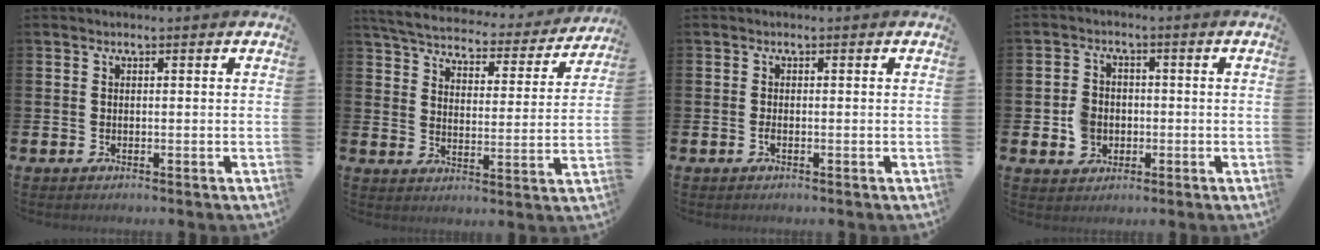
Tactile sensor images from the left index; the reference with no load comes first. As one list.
[{"total": 5.3, "force": [5.0, 1.1, 1.5], "torque": [-0.059, -0.035, 0.082]}, {"total": 0.5, "force": [-0.3, 0.1, 0.5], "torque": [-0.017, 0.000, -0.002]}, {"total": 4.2, "force": [-0.5, 3.8, 1.5], "torque": [-0.029, 0.009, -0.013]}]